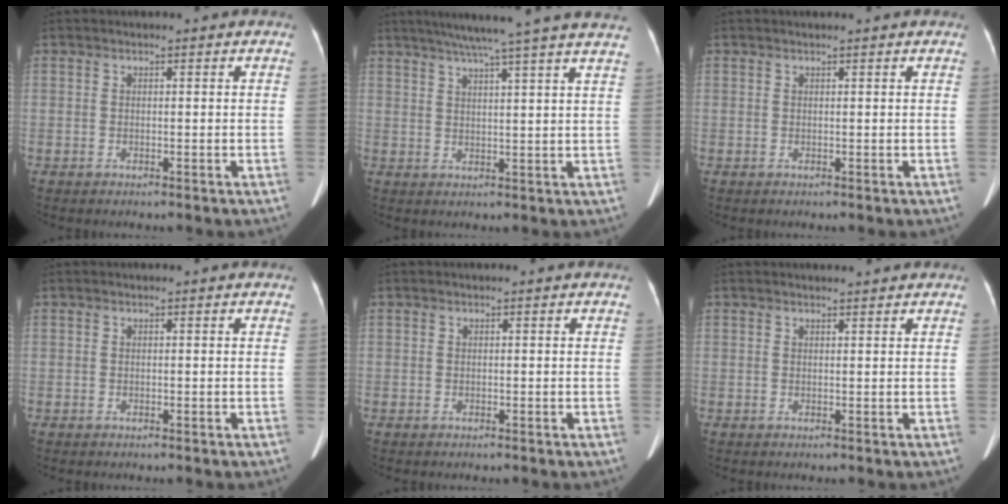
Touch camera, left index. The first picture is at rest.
{"total": 17.2, "force": [14.4, -1.4, 9.2], "torque": [-0.149, 0.006, 0.181]}
{"total": 1.2, "force": [1.1, -0.1, 0.5], "torque": [-0.009, 0.012, 0.018]}
{"total": 0.0}
{"total": 0.0}
{"total": 2.1, "force": [2.0, 0.2, 0.4], "torque": [-0.010, 0.006, 0.026]}